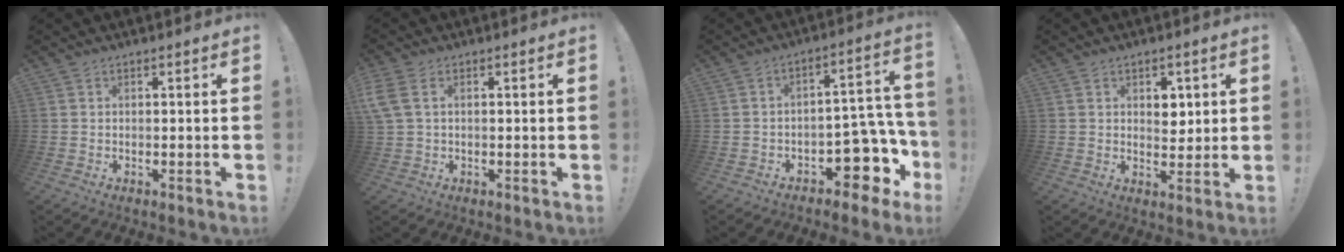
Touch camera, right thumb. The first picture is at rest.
{"total": 5.2, "force": [1.5, 3.3, 3.8], "torque": [-0.091, 0.007, 0.032]}
{"total": 11.9, "force": [-6.1, 6.9, 7.6], "torque": [-0.064, 0.036, -0.094]}
{"total": 5.1, "force": [1.8, 4.1, 2.4], "torque": [-0.012, -0.010, 0.026]}